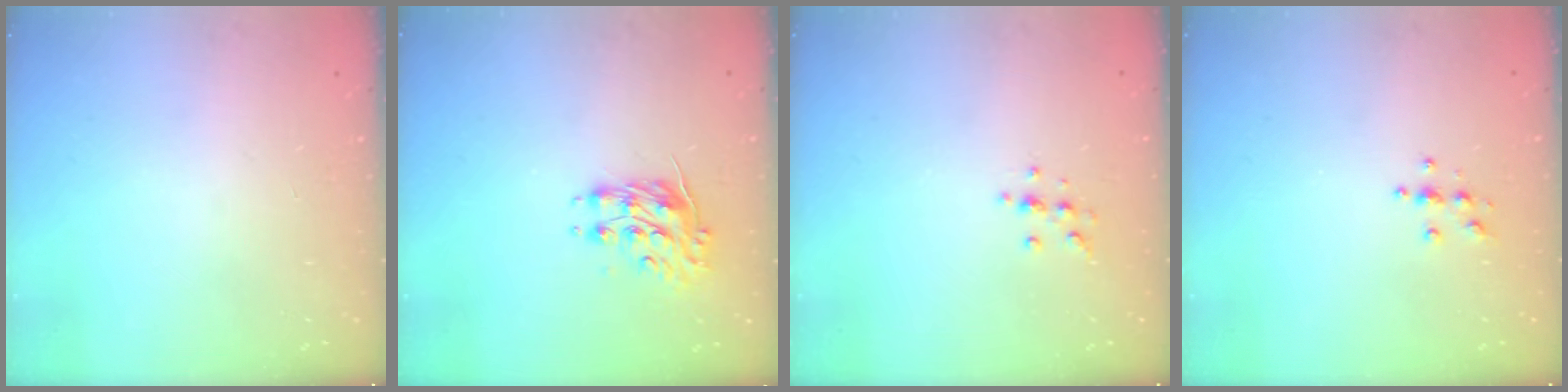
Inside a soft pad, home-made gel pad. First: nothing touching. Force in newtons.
{"total": 9.2, "press": 9.2, "slide": 0.4}
{"total": 5.0, "press": 5.0, "slide": 0.6}
{"total": 3.7, "press": 3.7, "slide": 0.4}